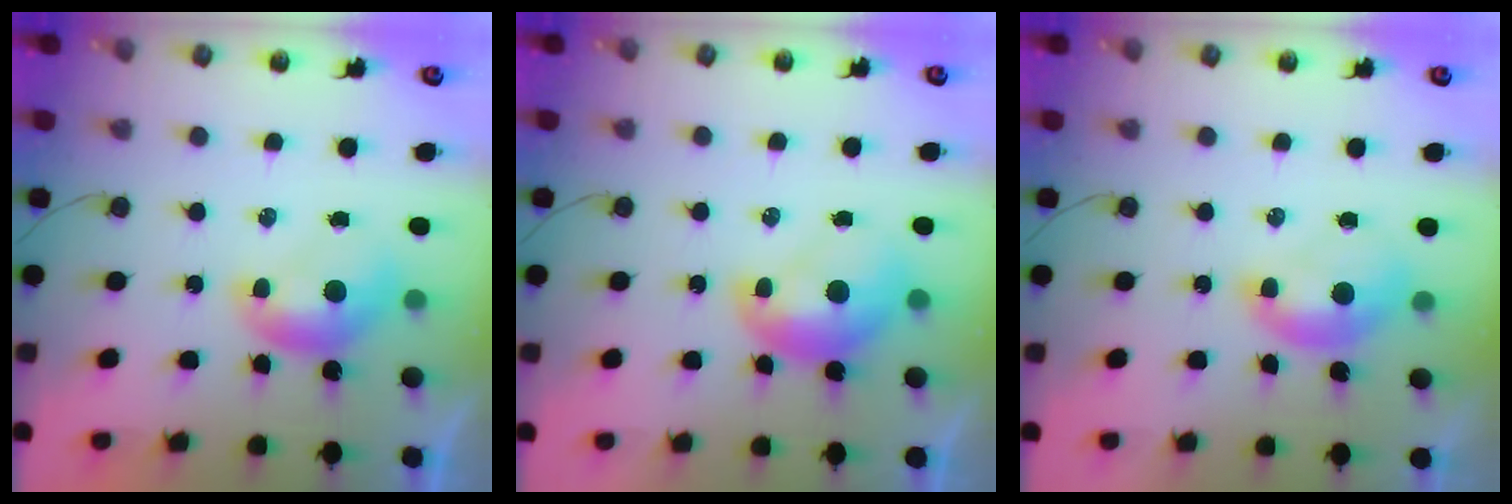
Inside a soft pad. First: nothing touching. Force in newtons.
{"total": 2.6, "press": 2.5, "slide": 0.7}
{"total": 1.7, "press": 1.5, "slide": 0.6}